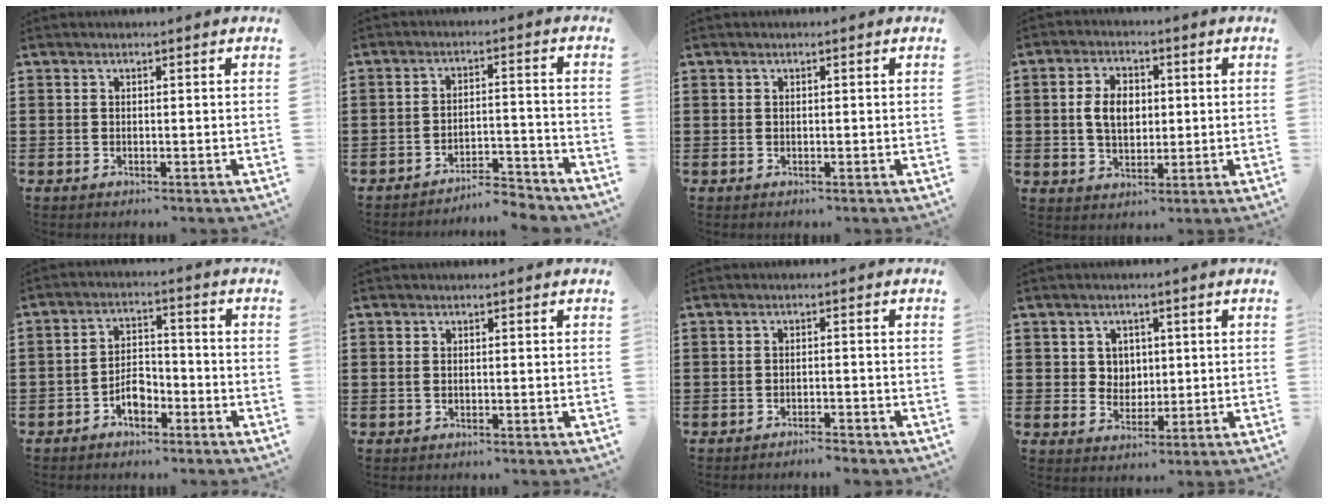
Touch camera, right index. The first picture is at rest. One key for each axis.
{"total": 5.0, "fx": -4.9, "fy": -0.1, "fz": 0.9, "tx": -0.019, "ty": -0.001, "tz": -0.100}
{"total": 0.0}
{"total": 5.6, "fx": 0.3, "fy": 3.7, "fz": 4.3, "tx": -0.096, "ty": 0.006, "tz": -0.003}
{"total": 4.6, "fx": -2.8, "fy": 2.5, "fz": 2.7, "tx": -0.055, "ty": 0.008, "tz": -0.054}
{"total": 0.6, "fx": 0.0, "fy": 0.4, "fz": 0.5, "tx": -0.012, "ty": 0.002, "tz": -0.001}
{"total": 2.0, "fx": -1.9, "fy": -0.3, "fz": 0.2, "tx": -0.006, "ty": 0.000, "tz": -0.040}
{"total": 3.2, "fx": 1.1, "fy": 2.9, "fz": 0.8, "tx": -0.028, "ty": 0.012, "tz": 0.017}